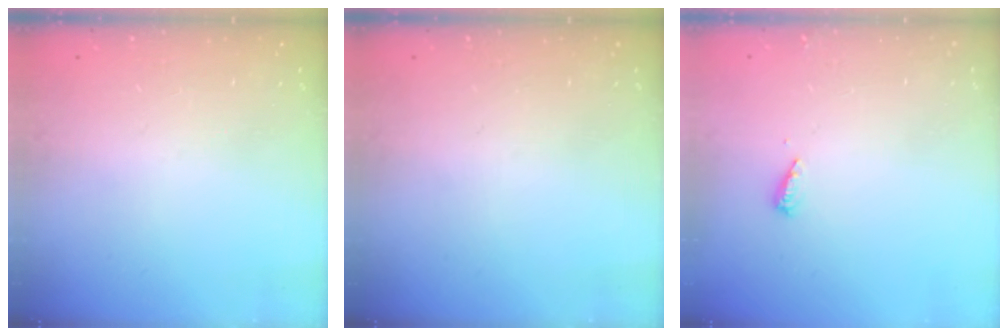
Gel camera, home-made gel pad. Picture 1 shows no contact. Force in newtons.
{"total": 0.0}
{"total": 3.6, "press": 3.6, "slide": 0.3}